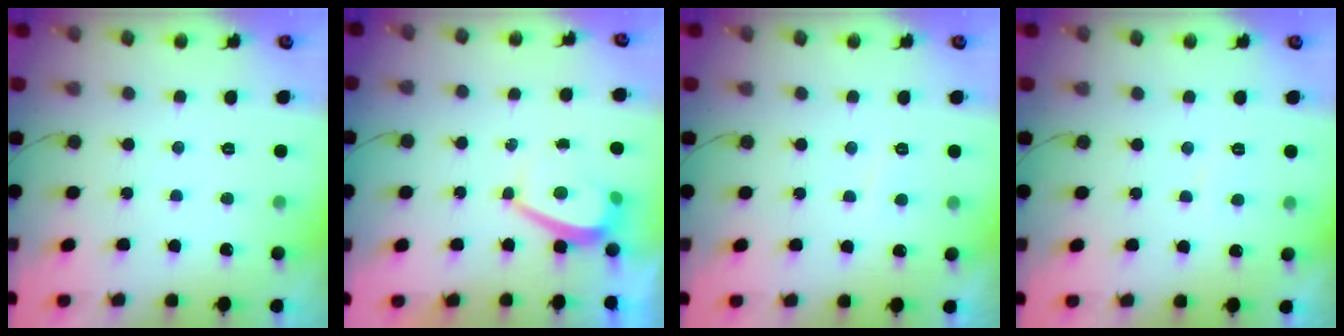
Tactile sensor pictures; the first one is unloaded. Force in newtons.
{"total": 1.7, "press": 1.6, "slide": 0.6}
{"total": 0.8, "press": 0.7, "slide": 0.5}
{"total": 1.3, "press": 1.2, "slide": 0.5}